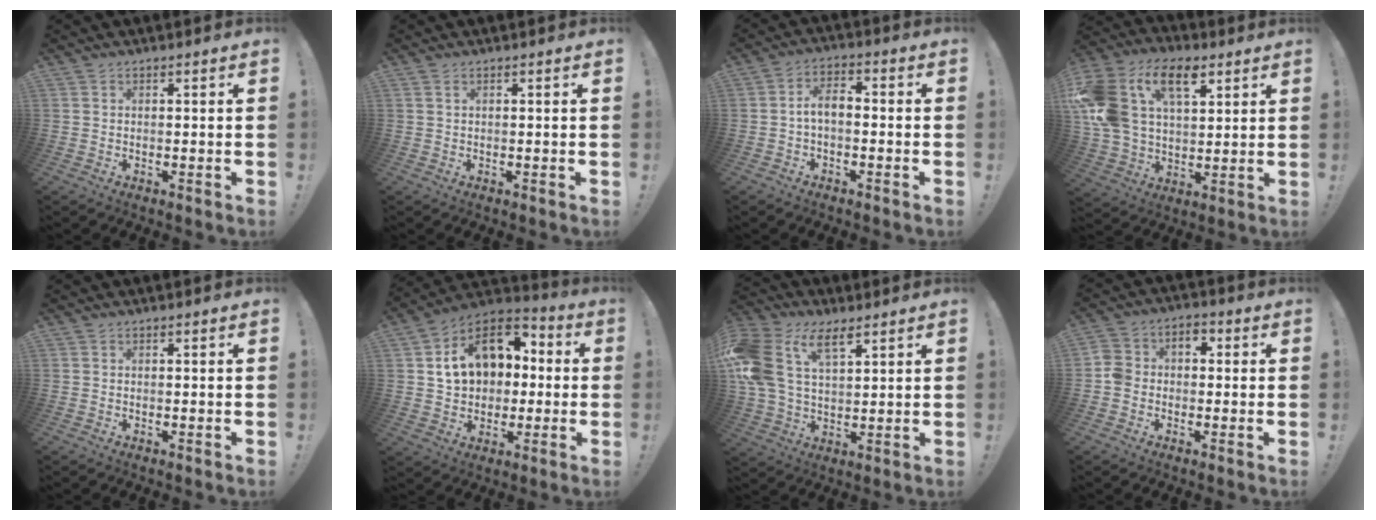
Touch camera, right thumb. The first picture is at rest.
{"total": 0.8, "force": [0.4, 0.2, 0.7], "torque": [-0.018, 0.003, 0.007]}
{"total": 5.4, "force": [-0.8, 2.8, 4.6], "torque": [-0.089, 0.007, -0.015]}
{"total": 21.1, "force": [8.8, 13.4, 13.7], "torque": [-0.263, -0.032, 0.155]}
{"total": 0.0}
{"total": 17.0, "force": [4.5, 12.6, 10.5], "torque": [-0.160, -0.006, 0.091]}
{"total": 16.1, "force": [7.6, 9.5, 10.5], "torque": [-0.228, -0.026, 0.141]}
{"total": 5.9, "force": [-2.4, 4.9, 2.3], "torque": [-0.041, 0.027, -0.045]}